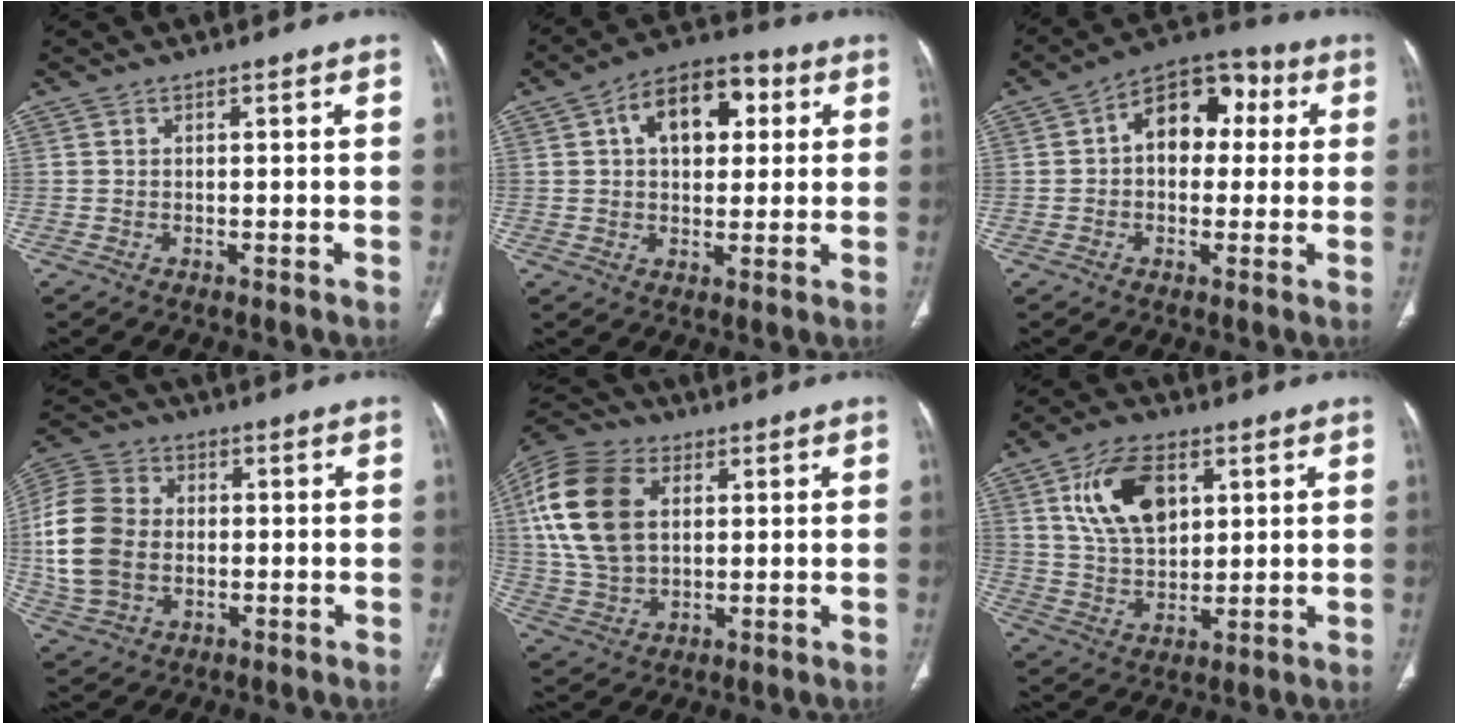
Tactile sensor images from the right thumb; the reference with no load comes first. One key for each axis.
{"total": 12.6, "fx": 3.6, "fy": 8.0, "fz": 9.1, "tx": -0.103, "ty": 0.019, "tz": 0.048}
{"total": 12.1, "fx": 2.0, "fy": 8.3, "fz": 8.6, "tx": -0.082, "ty": 0.035, "tz": 0.017}
{"total": 15.8, "fx": -0.3, "fy": 11.8, "fz": 10.5, "tx": -0.200, "ty": 0.019, "tz": -0.003}
{"total": 17.9, "fx": 3.9, "fy": 12.1, "fz": 12.6, "tx": -0.248, "ty": 0.007, "tz": 0.072}
{"total": 13.3, "fx": 4.8, "fy": 8.0, "fz": 9.5, "tx": -0.148, "ty": -0.015, "tz": 0.094}